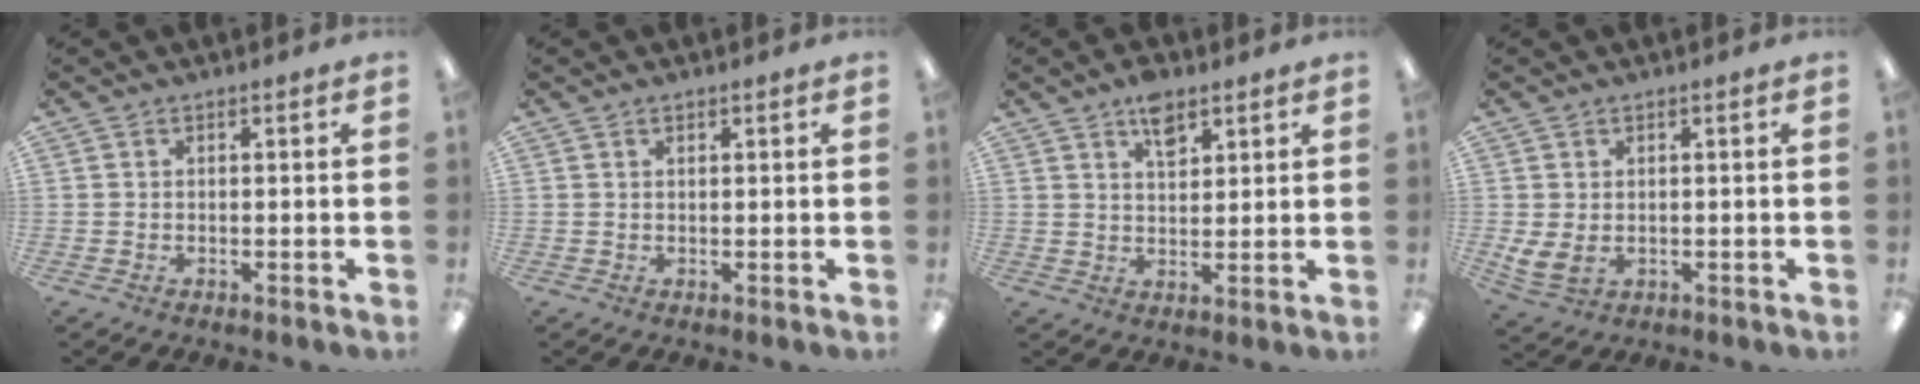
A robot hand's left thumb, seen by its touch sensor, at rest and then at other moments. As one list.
[{"total": 0.9, "force": [0.6, 0.4, 0.6], "torque": [-0.013, 0.002, 0.011]}, {"total": 6.4, "force": [4.2, 3.2, 3.7], "torque": [-0.051, -0.017, 0.071]}, {"total": 4.1, "force": [0.8, 2.8, 2.9], "torque": [-0.059, -0.007, 0.015]}]